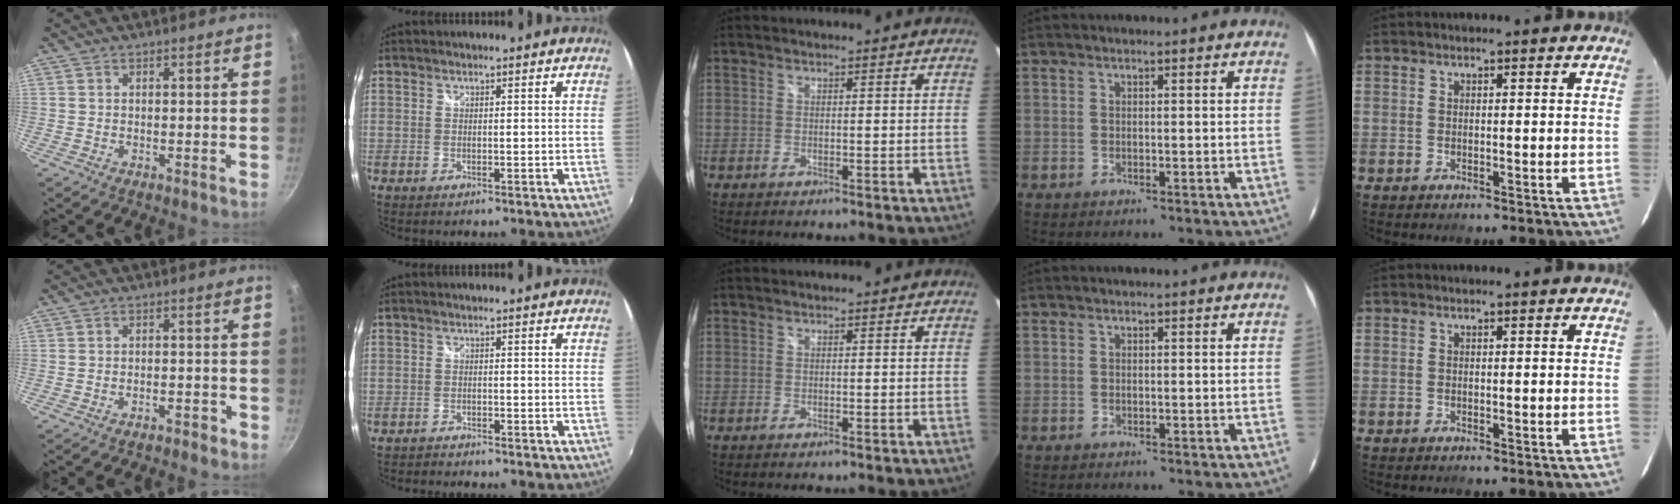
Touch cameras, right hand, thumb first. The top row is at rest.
{"thumb": {"total": 2.0, "force": [-1.7, 0.5, 1.0], "torque": [-0.010, 0.023, -0.019]}, "index": {"total": 2.0, "force": [-2.0, 0.2, 0.1], "torque": [-0.014, -0.005, -0.039]}}